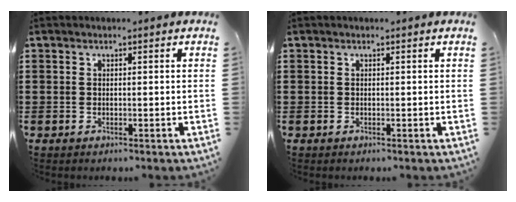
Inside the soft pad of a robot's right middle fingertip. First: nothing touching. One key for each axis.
{"total": 0.0}